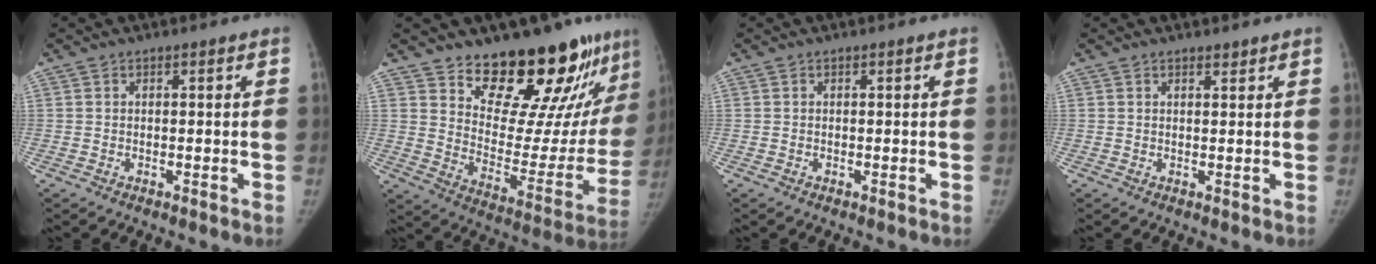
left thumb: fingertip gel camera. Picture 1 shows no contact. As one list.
[{"total": 23.2, "force": [18.0, 8.4, 12.1], "torque": [-0.125, -0.129, 0.259]}, {"total": 0.0}, {"total": 1.0, "force": [1.0, 0.2, 0.3], "torque": [-0.004, -0.008, 0.016]}]